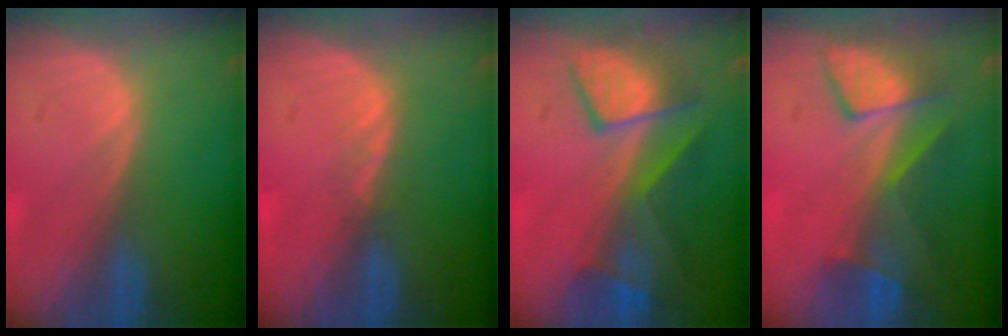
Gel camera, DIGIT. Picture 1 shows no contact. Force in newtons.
{"total": 1.5, "press": 1.2, "slide": 0.8}
{"total": 7.9, "press": 7.8, "slide": 1.4}
{"total": 7.5, "press": 7.4, "slide": 1.5}